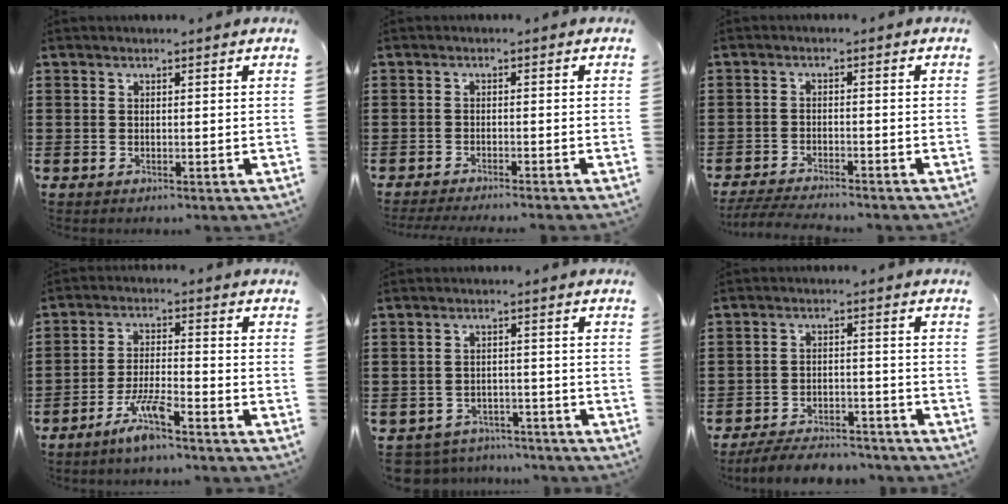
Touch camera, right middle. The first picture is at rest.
{"total": 1.6, "force": [-1.5, -0.2, 0.4], "torque": [-0.007, 0.000, -0.029]}
{"total": 3.4, "force": [-3.3, 0.0, 1.0], "torque": [-0.030, -0.007, -0.070]}
{"total": 6.1, "force": [-4.5, 0.6, 4.1], "torque": [-0.086, -0.007, -0.085]}
{"total": 3.6, "force": [-3.6, 0.7, -0.2], "torque": [-0.013, -0.001, -0.079]}
{"total": 5.2, "force": [-5.1, 0.8, 0.8], "torque": [-0.019, 0.006, -0.103]}